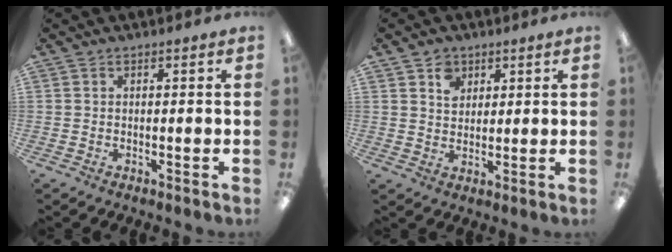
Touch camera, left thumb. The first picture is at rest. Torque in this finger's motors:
{"motor_torque": [-0.03, 0.12, -0.03, -0.06, 0.02]}